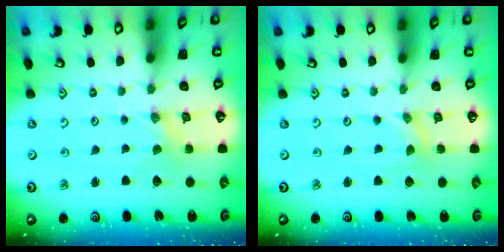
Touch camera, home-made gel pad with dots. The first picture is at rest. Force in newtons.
{"total": 0.0}